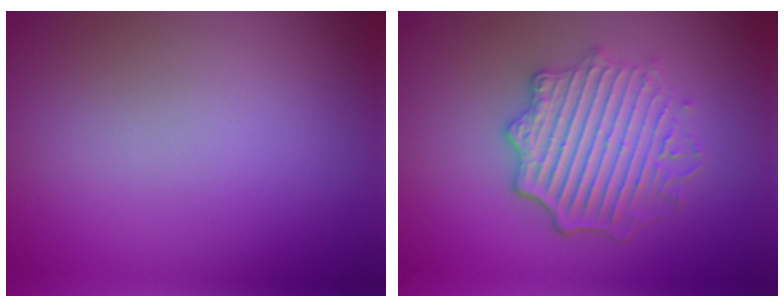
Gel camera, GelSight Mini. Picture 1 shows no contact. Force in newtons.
{"total": 4.9, "press": 4.1, "slide": 2.6}